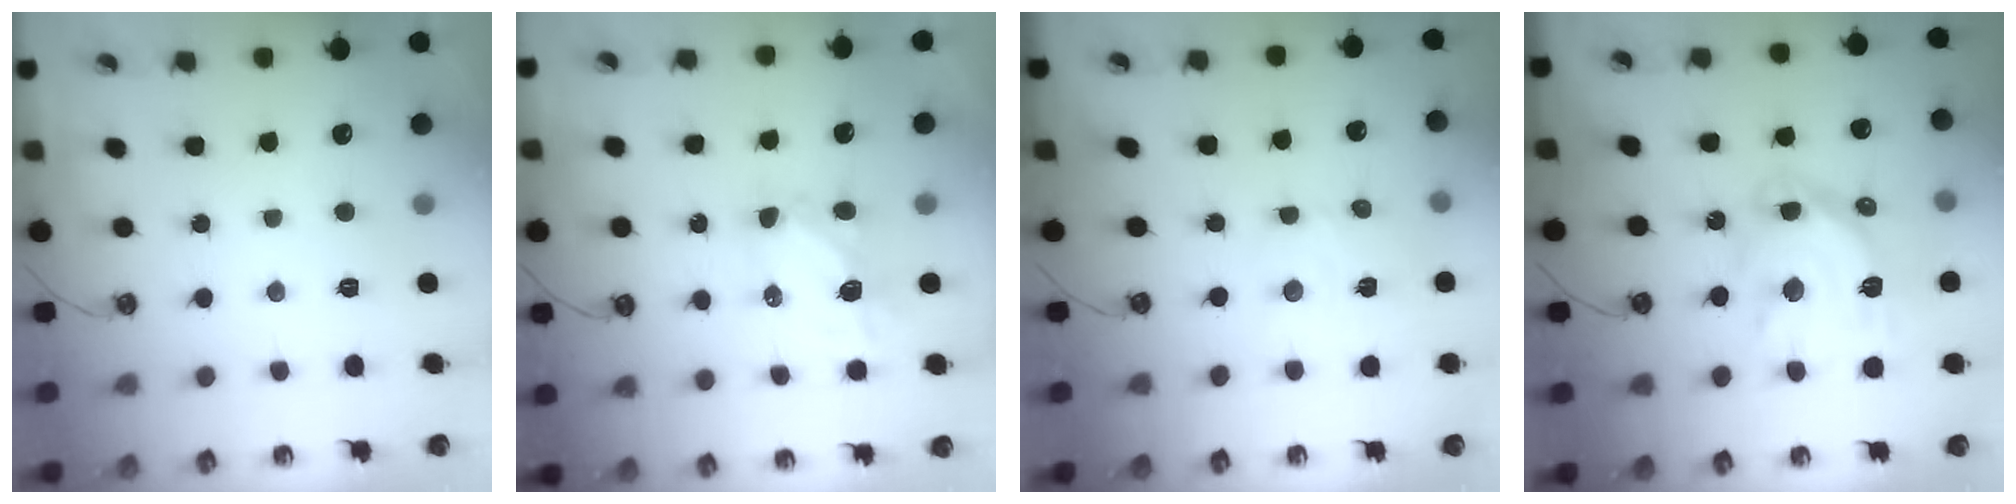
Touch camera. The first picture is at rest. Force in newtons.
{"total": 5.5, "press": 5.5, "slide": 0.0}
{"total": 2.5, "press": 2.5, "slide": 0.3}
{"total": 16.5, "press": 16.5, "slide": 1.1}